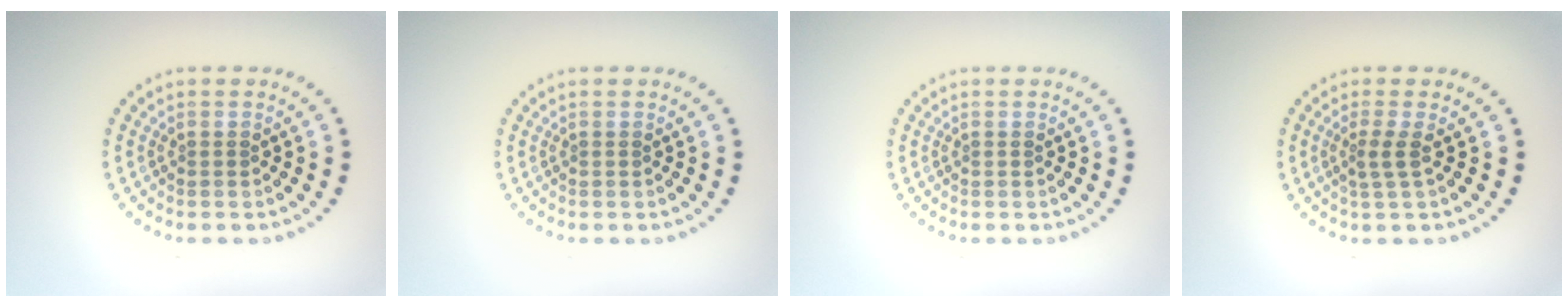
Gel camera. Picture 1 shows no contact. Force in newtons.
{"total": 0.0}
{"total": 0.0}
{"total": 1.7, "press": 1.2, "slide": 1.2}